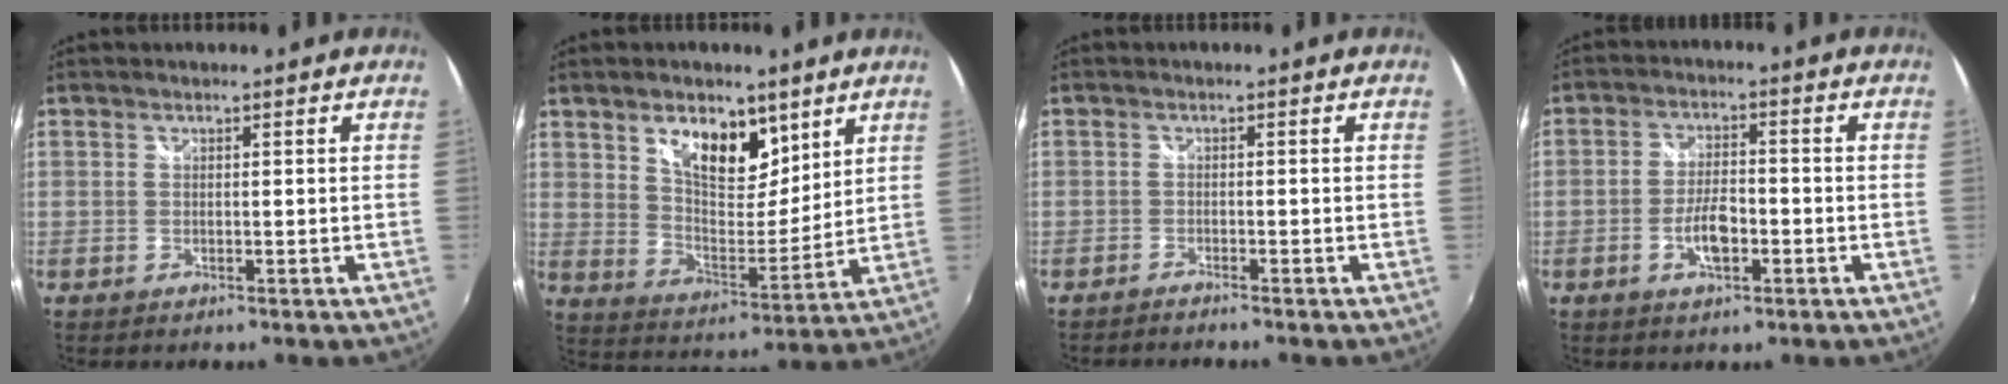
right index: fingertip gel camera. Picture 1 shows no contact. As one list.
[{"total": 11.8, "force": [6.8, 6.2, 7.4], "torque": [-0.114, 0.001, 0.120]}, {"total": 1.9, "force": [-1.9, 0.1, 0.4], "torque": [-0.020, -0.010, -0.036]}, {"total": 6.1, "force": [-2.2, 2.5, 5.1], "torque": [-0.102, 0.001, -0.037]}]